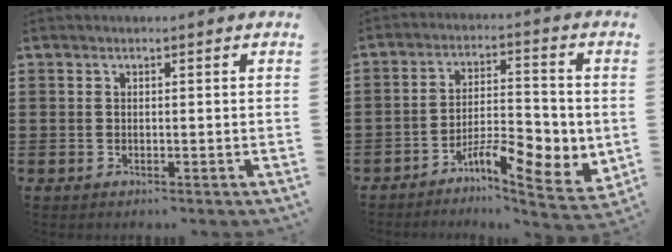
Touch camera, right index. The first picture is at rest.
{"total": 8.3, "force": [-4.1, 3.1, 6.5], "torque": [-0.097, 0.007, -0.071]}